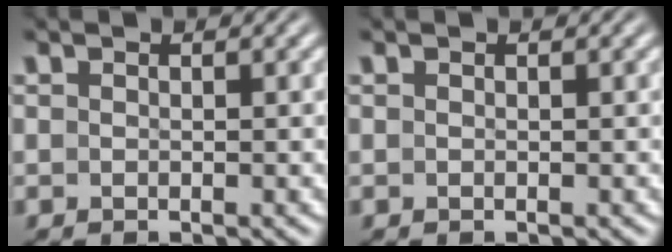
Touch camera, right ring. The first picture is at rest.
{"total": 0.0}